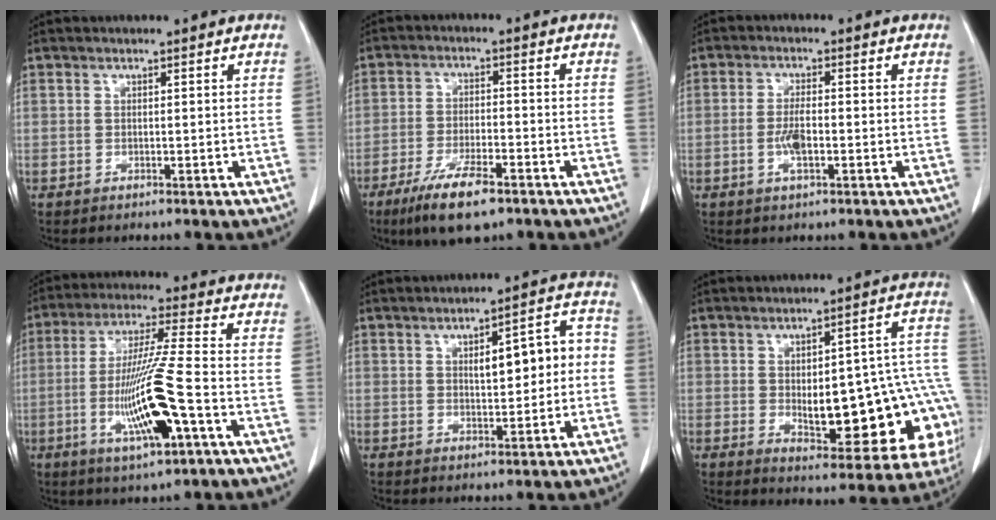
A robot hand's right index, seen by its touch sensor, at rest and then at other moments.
{"total": 9.1, "force": [-5.9, 2.0, 6.7], "torque": [-0.125, -0.016, -0.100]}
{"total": 3.8, "force": [-1.0, 0.9, 3.5], "torque": [-0.075, -0.002, -0.019]}
{"total": 14.0, "force": [-4.2, 0.3, 13.3], "torque": [-0.265, -0.013, -0.077]}
{"total": 7.8, "force": [0.3, 2.6, 7.3], "torque": [-0.098, 0.031, 0.008]}
{"total": 20.6, "force": [-3.5, 7.4, 18.9], "torque": [-0.161, 0.037, -0.018]}